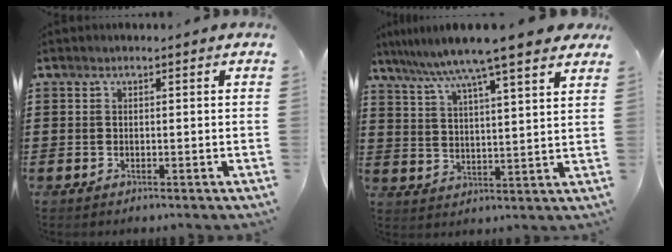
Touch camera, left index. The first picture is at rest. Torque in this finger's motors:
{"motor_torque": [2.14, 0.00, 1.05, 0.21]}